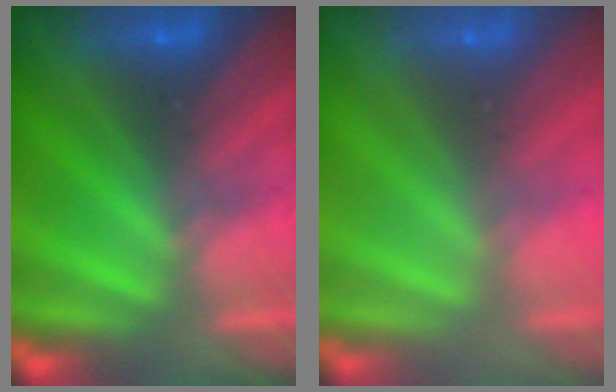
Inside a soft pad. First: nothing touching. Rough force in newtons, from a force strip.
{"total": 3.0}